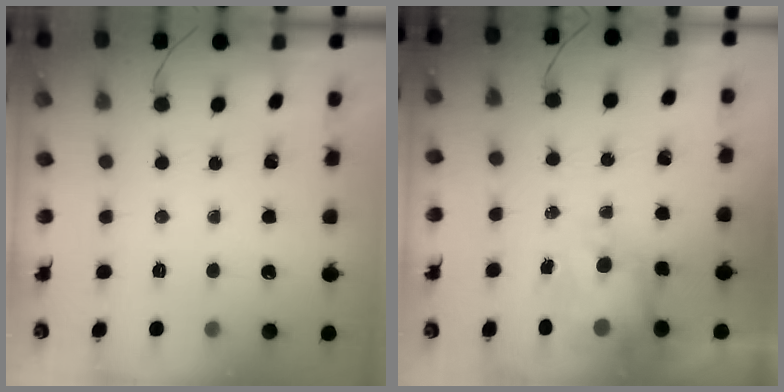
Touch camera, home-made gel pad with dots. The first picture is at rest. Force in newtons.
{"total": 6.8, "press": 6.5, "slide": 1.9}